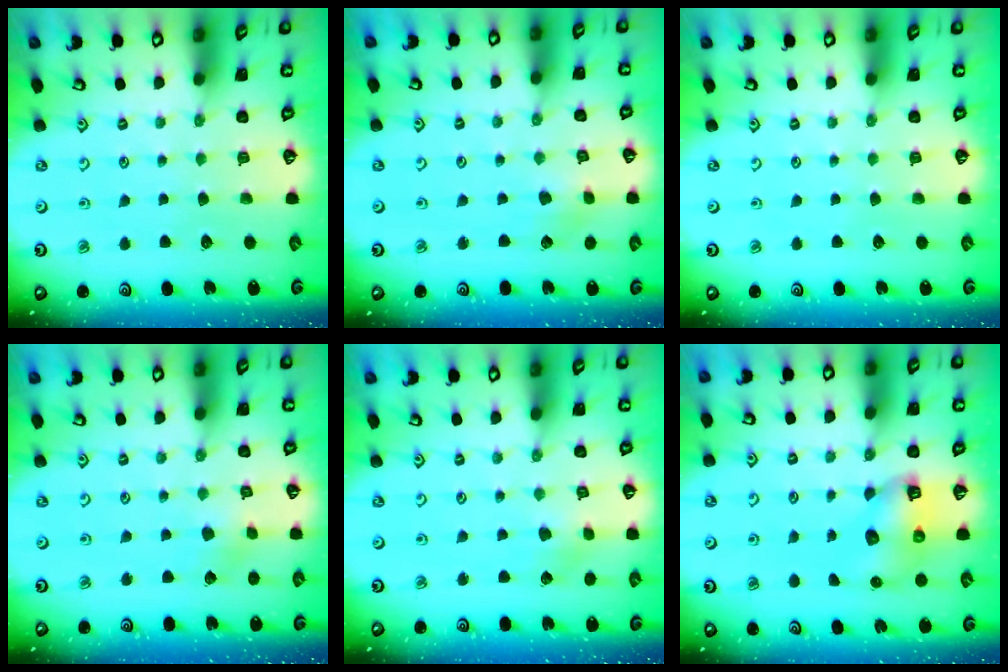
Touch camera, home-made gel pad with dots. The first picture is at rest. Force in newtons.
{"total": 2.6, "press": 2.6, "slide": 0.3}
{"total": 0.0}
{"total": 2.7, "press": 2.7, "slide": 0.3}
{"total": 2.7, "press": 2.7, "slide": 0.3}
{"total": 8.1, "press": 8.0, "slide": 1.1}